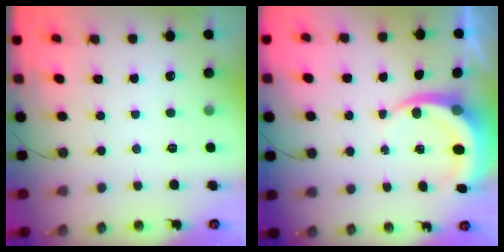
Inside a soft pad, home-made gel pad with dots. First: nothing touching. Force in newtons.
{"total": 6.1, "press": 6.0, "slide": 0.8}